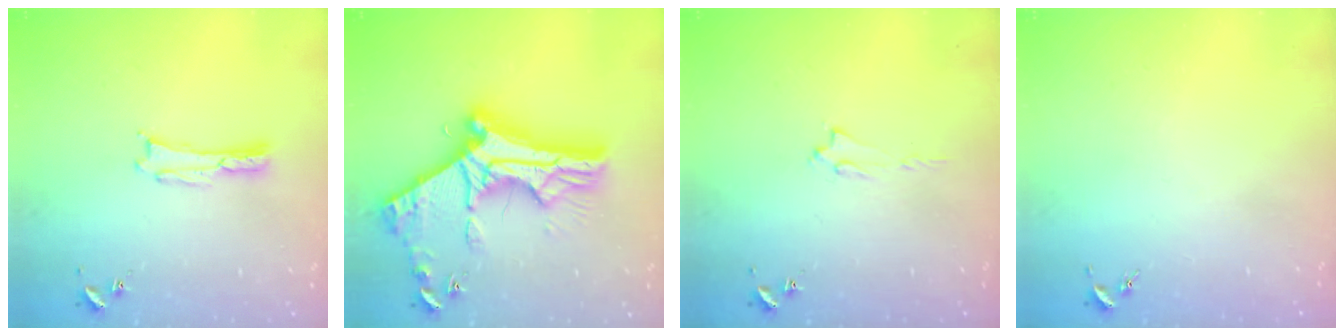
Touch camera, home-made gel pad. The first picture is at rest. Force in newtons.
{"total": 15.6, "press": 15.6, "slide": 1.5}
{"total": 1.7, "press": 1.6, "slide": 0.2}
{"total": 0.0}